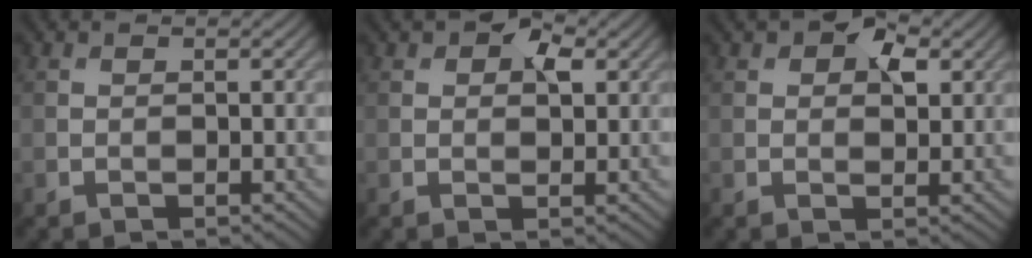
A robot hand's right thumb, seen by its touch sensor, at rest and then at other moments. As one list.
[{"total": 3.9, "force": [1.8, 2.1, 2.7], "torque": [-0.042, 0.004, 0.026]}, {"total": 4.7, "force": [2.2, 2.6, 3.2], "torque": [-0.046, 0.003, 0.031]}]